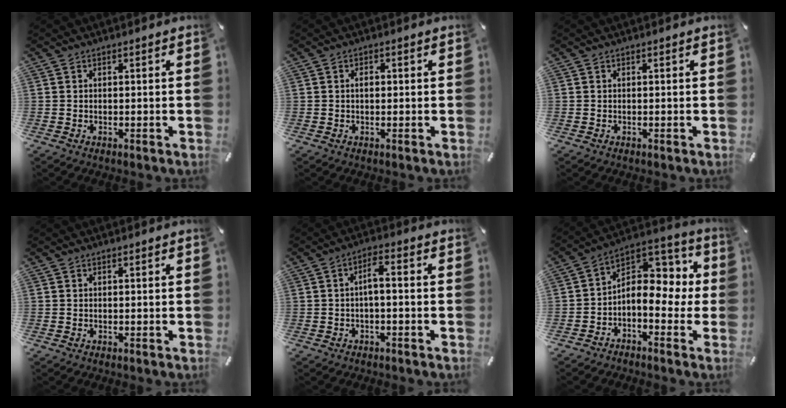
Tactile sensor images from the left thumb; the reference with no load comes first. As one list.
[{"total": 1.4, "force": [0.2, 0.8, 1.1], "torque": [-0.024, 0.005, 0.001]}, {"total": 0.0}, {"total": 0.0}, {"total": 4.1, "force": [-0.8, 1.3, 3.8], "torque": [-0.069, 0.015, -0.017]}, {"total": 9.8, "force": [-0.1, 7.4, 6.5], "torque": [-0.086, -0.014, -0.004]}]